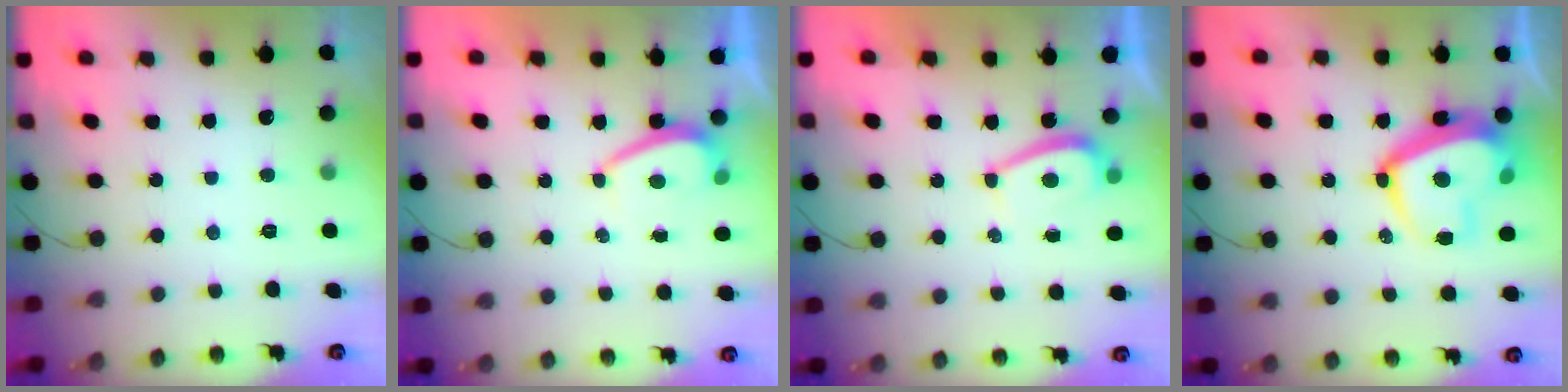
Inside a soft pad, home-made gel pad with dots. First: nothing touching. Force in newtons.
{"total": 1.2, "press": 1.1, "slide": 0.5}
{"total": 2.4, "press": 2.3, "slide": 0.6}
{"total": 15.2, "press": 15.2, "slide": 1.4}